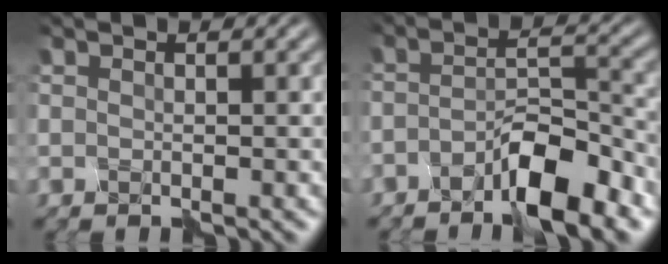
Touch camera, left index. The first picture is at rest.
{"total": 5.3, "force": [-3.8, 0.9, 3.6], "torque": [-0.061, 0.005, -0.068]}